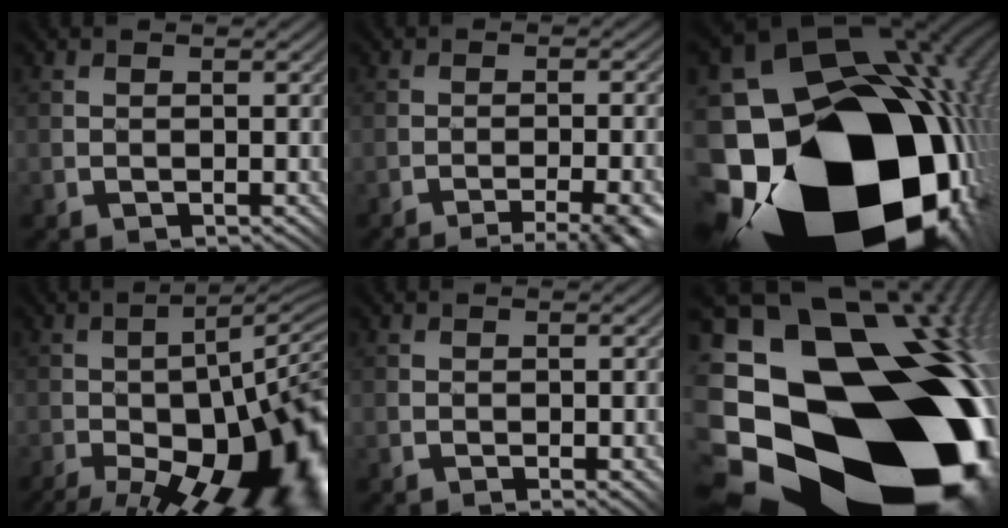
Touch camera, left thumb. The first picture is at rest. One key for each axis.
{"total": 5.4, "fx": -4.4, "fy": 0.1, "fz": 3.1, "tx": -0.040, "ty": 0.018, "tz": -0.058}
{"total": 22.0, "fx": -7.3, "fy": 15.3, "fz": 14.0, "tx": -0.272, "ty": -0.058, "tz": -0.086}
{"total": 19.7, "fx": -9.8, "fy": 7.0, "fz": 15.5, "tx": -0.200, "ty": -0.033, "tz": -0.138}
{"total": 0.8, "fx": -0.4, "fy": 0.5, "fz": 0.5, "tx": -0.005, "ty": -0.001, "tz": -0.004}
{"total": 23.6, "fx": -7.2, "fy": 17.6, "fz": 14.0, "tx": -0.162, "ty": -0.055, "tz": -0.164}